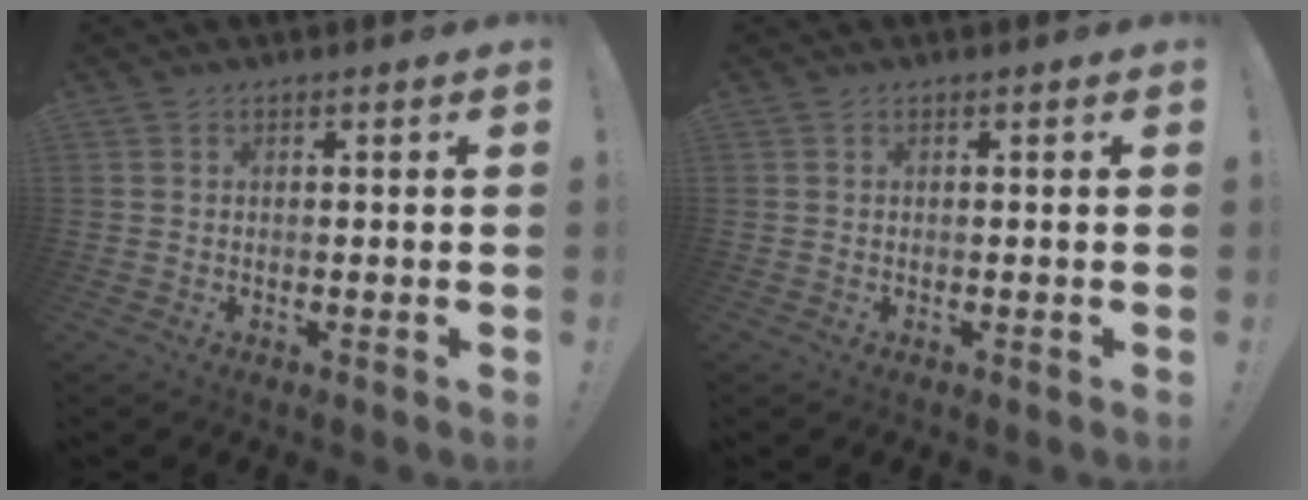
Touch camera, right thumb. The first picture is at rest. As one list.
[{"total": 0.0}]